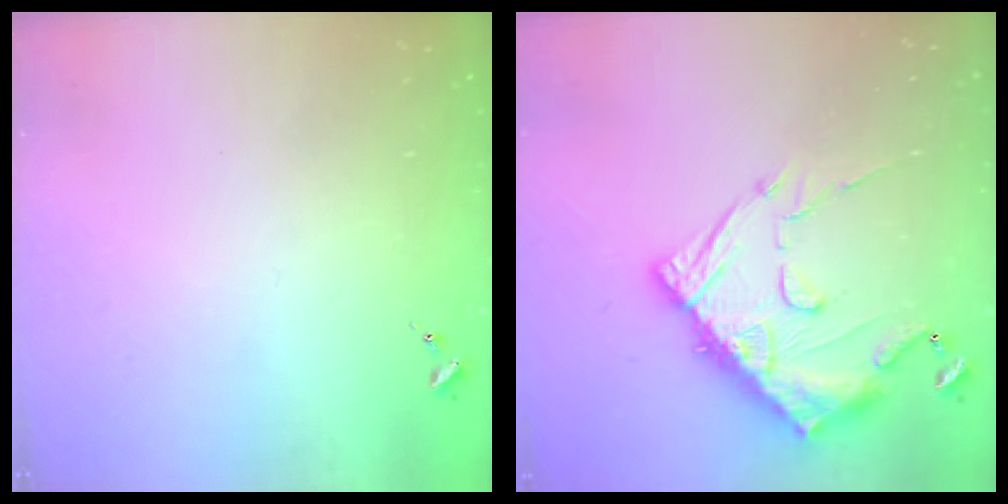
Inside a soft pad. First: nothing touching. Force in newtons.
{"total": 17.5, "press": 17.5, "slide": 1.6}